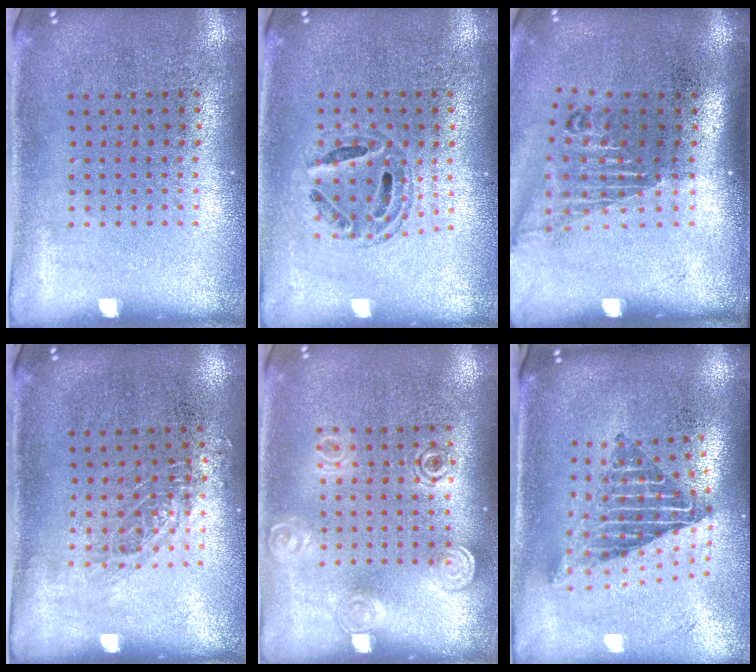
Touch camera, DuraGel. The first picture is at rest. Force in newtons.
{"total": 0.7, "press": 0.7, "slide": 0.3}
{"total": 1.6, "press": 1.2, "slide": 1.1}
{"total": 0.8, "press": 0.8, "slide": 0.2}
{"total": 1.4, "press": 1.2, "slide": 0.7}
{"total": 2.3, "press": 1.6, "slide": 1.7}